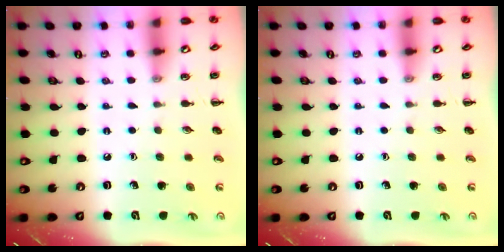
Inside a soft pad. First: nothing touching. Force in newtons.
{"total": 0.0}